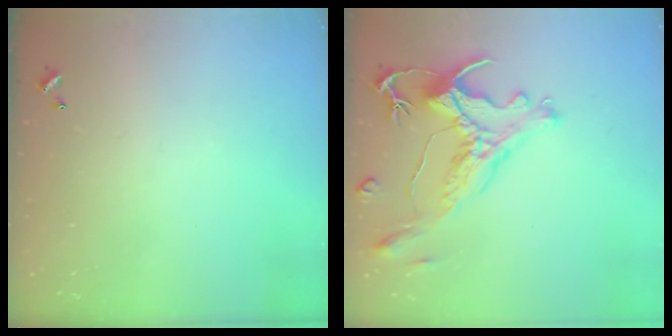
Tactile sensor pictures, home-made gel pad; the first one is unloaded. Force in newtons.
{"total": 1.9, "press": 1.4, "slide": 1.2}